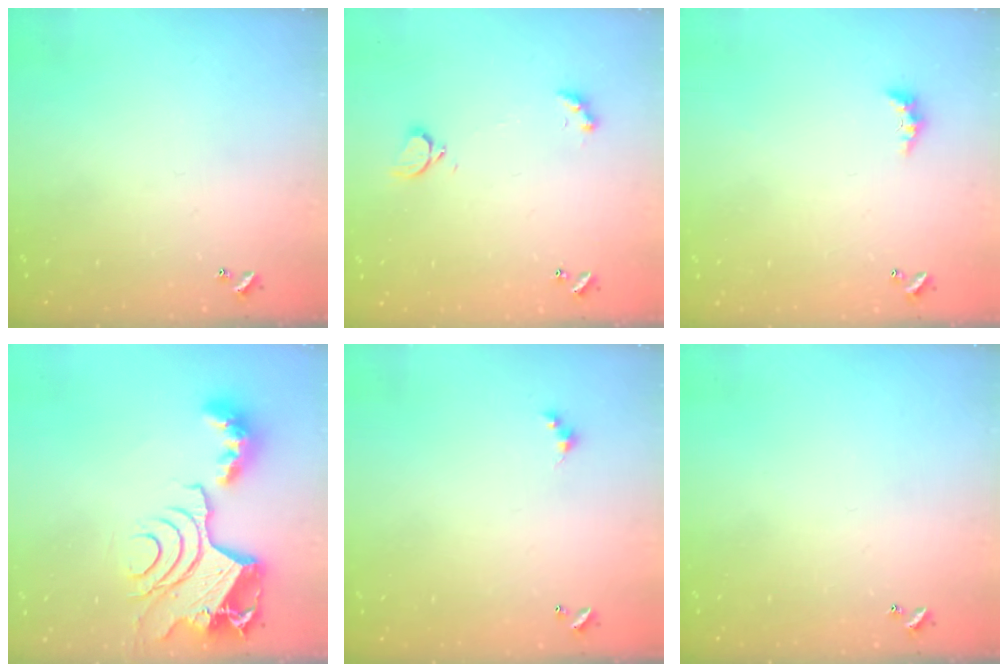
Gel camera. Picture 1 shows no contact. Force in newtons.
{"total": 2.9, "press": 2.9, "slide": 0.6}
{"total": 2.3, "press": 2.2, "slide": 0.7}
{"total": 14.6, "press": 14.5, "slide": 1.8}
{"total": 1.5, "press": 1.4, "slide": 0.3}
{"total": 0.0}